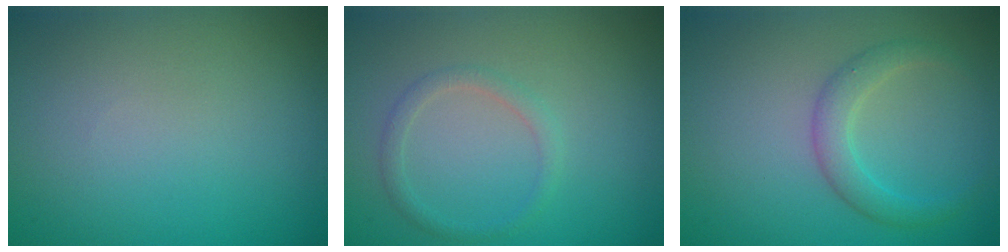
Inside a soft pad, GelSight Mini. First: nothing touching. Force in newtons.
{"total": 1.3, "press": 1.3, "slide": 0.1}
{"total": 2.2, "press": 2.2, "slide": 0.1}